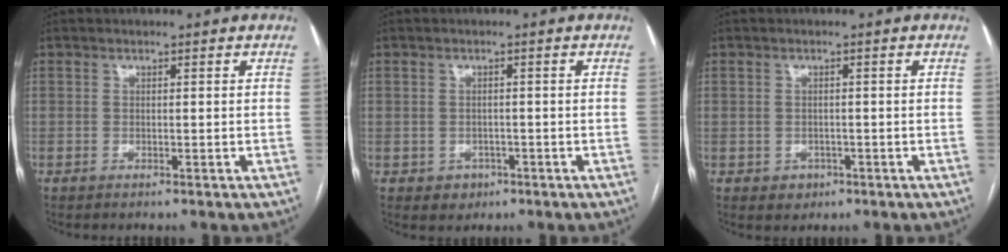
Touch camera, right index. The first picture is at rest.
{"total": 2.8, "force": [-1.1, 2.5, 0.5], "torque": [0.002, 0.007, -0.009]}
{"total": 2.5, "force": [-0.9, 2.3, 0.5], "torque": [0.002, 0.006, -0.007]}